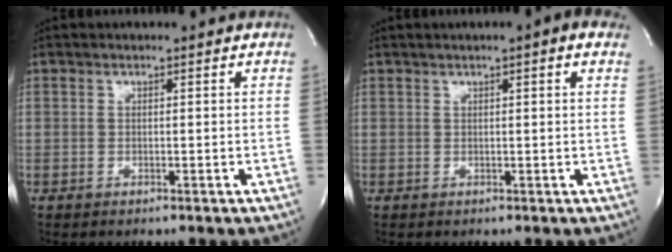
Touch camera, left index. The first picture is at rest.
{"total": 3.2, "force": [1.6, 0.3, 2.7], "torque": [-0.041, 0.013, 0.019]}